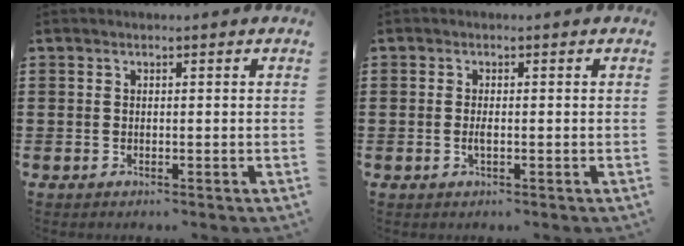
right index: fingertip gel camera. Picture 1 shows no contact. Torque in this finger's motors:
{"motor_torque": [1.08, 1.06, 0.08, 0.02]}